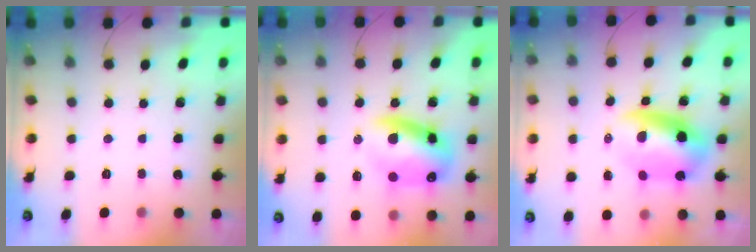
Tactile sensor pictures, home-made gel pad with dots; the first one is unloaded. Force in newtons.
{"total": 13.1, "press": 12.8, "slide": 2.8}
{"total": 10.8, "press": 10.5, "slide": 2.6}